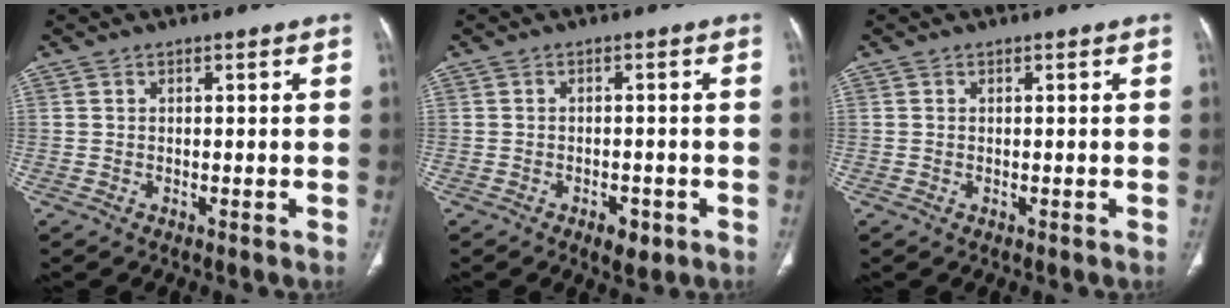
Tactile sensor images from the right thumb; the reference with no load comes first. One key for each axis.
{"total": 3.6, "fx": -1.8, "fy": 2.0, "fz": 2.5, "tx": -0.026, "ty": 0.005, "tz": -0.021}
{"total": 0.0}